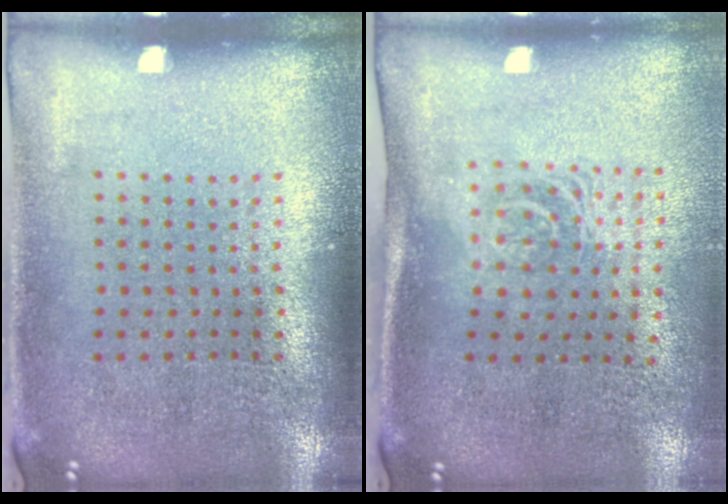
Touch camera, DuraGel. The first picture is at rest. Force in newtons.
{"total": 1.6, "press": 1.2, "slide": 1.1}